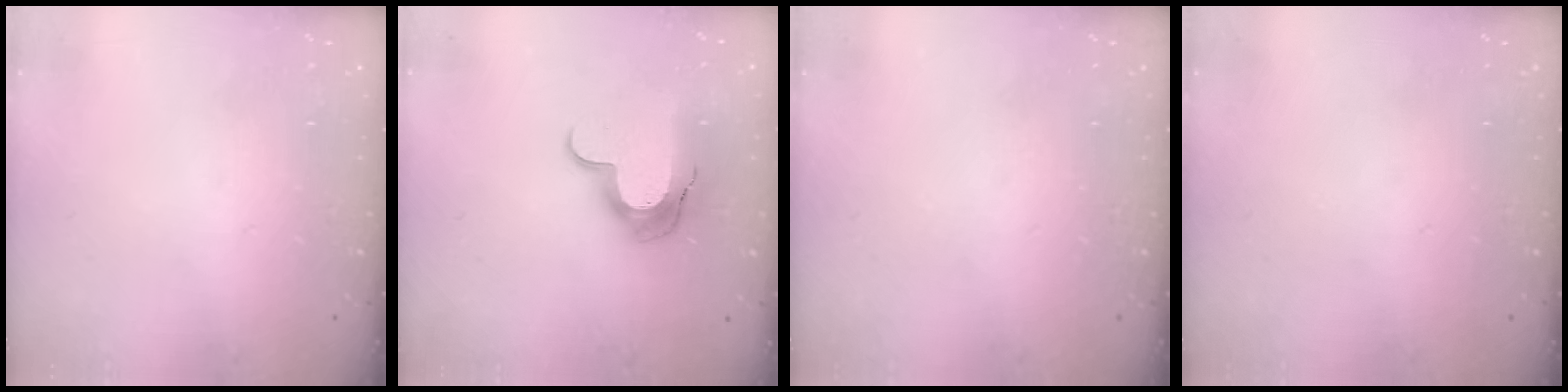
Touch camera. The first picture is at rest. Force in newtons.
{"total": 11.9, "press": 11.9, "slide": 0.6}
{"total": 0.0}
{"total": 0.0}